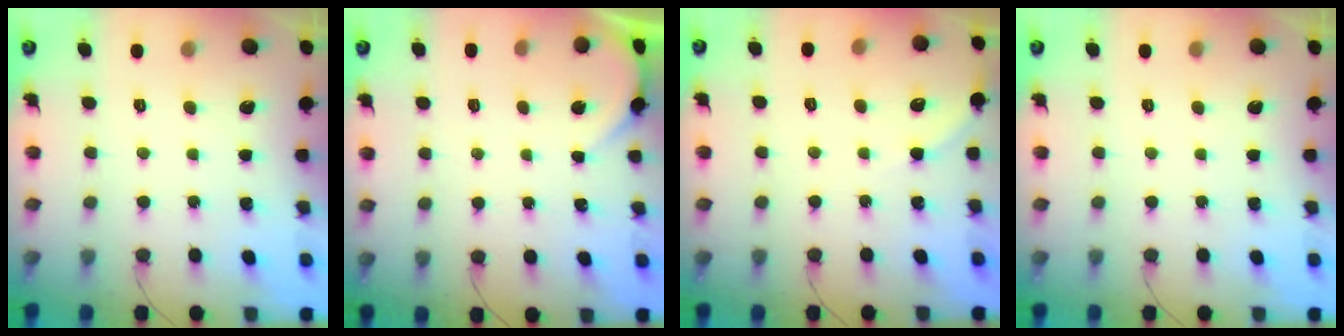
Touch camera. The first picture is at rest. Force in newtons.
{"total": 0.8, "press": 0.8, "slide": 0.1}
{"total": 2.9, "press": 2.8, "slide": 0.6}
{"total": 0.0}